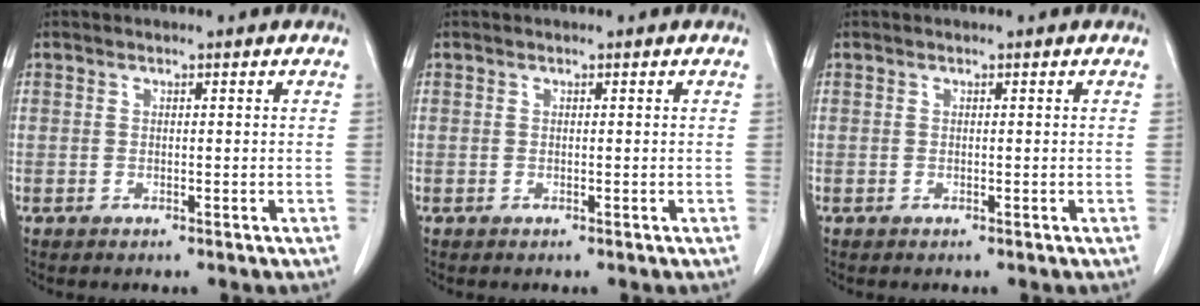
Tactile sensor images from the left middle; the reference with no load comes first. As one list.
[{"total": 0.0}, {"total": 0.0}]